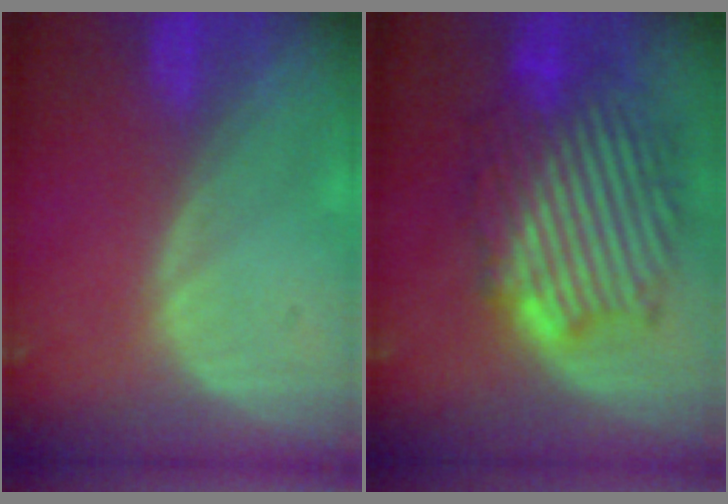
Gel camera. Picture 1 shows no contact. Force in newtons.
{"total": 11.7, "press": 11.7, "slide": 0.8}